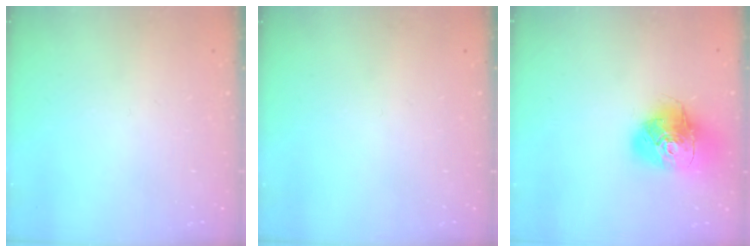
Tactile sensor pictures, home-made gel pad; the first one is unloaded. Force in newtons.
{"total": 0.0}
{"total": 17.5, "press": 17.4, "slide": 2.0}